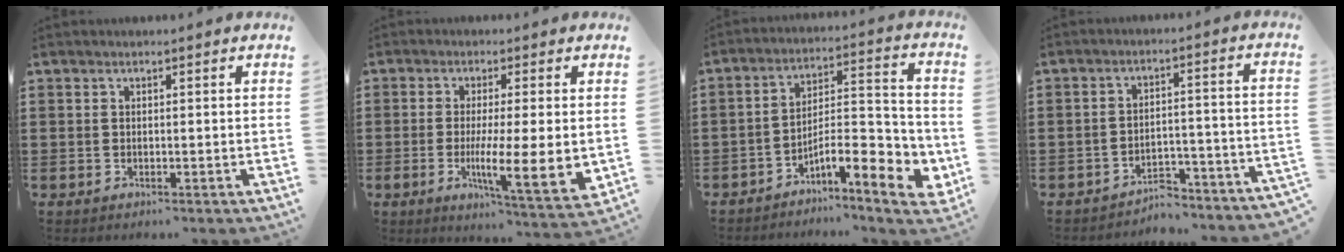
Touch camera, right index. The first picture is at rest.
{"total": 9.5, "force": [-1.1, 1.9, 9.2], "torque": [-0.142, -0.016, -0.013]}
{"total": 9.7, "force": [-5.5, 2.5, 7.6], "torque": [-0.114, -0.005, -0.101]}
{"total": 4.5, "force": [-4.4, 0.2, 1.1], "torque": [-0.023, -0.001, -0.091]}